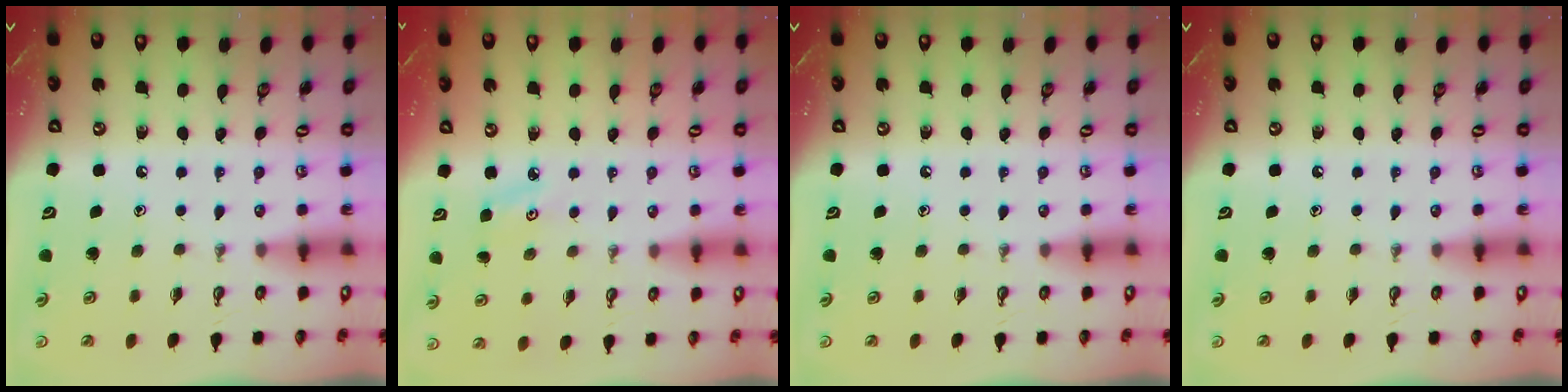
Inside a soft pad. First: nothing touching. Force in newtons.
{"total": 4.0, "press": 3.9, "slide": 0.5}
{"total": 0.0}
{"total": 0.0}